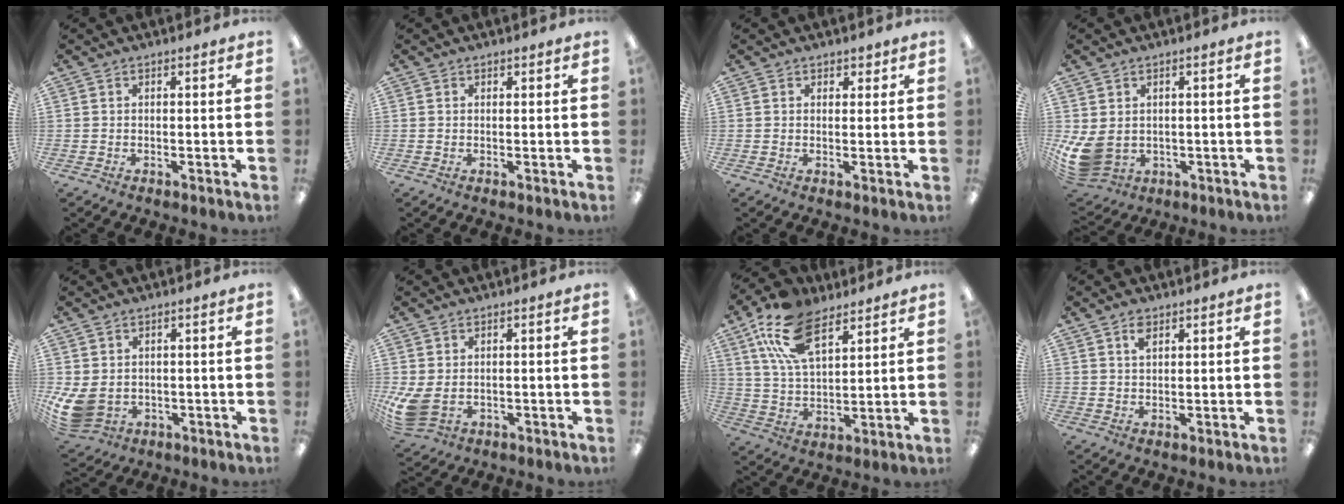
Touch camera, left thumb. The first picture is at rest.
{"total": 0.5, "force": [0.4, 0.3, 0.0], "torque": [0.008, -0.002, 0.006]}
{"total": 1.8, "force": [1.2, 1.3, 0.1], "torque": [0.005, -0.002, 0.021]}
{"total": 8.1, "force": [0.2, 6.2, 5.2], "torque": [-0.120, -0.011, 0.008]}
{"total": 7.3, "force": [0.0, 5.7, 4.5], "torque": [-0.109, -0.004, 0.008]}
{"total": 6.0, "force": [0.0, 4.4, 4.1], "torque": [-0.080, -0.008, 0.001]}
{"total": 16.4, "force": [9.6, 8.4, 10.4], "torque": [-0.206, -0.022, 0.176]}
{"total": 3.1, "force": [2.0, 1.6, 1.7], "torque": [-0.024, -0.005, 0.034]}